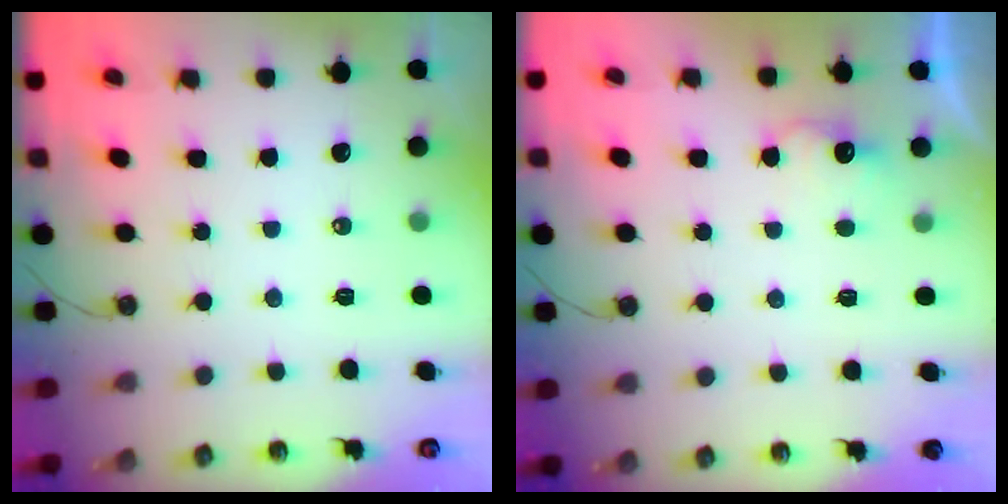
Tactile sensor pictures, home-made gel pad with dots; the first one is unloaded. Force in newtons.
{"total": 5.3, "press": 5.2, "slide": 1.1}